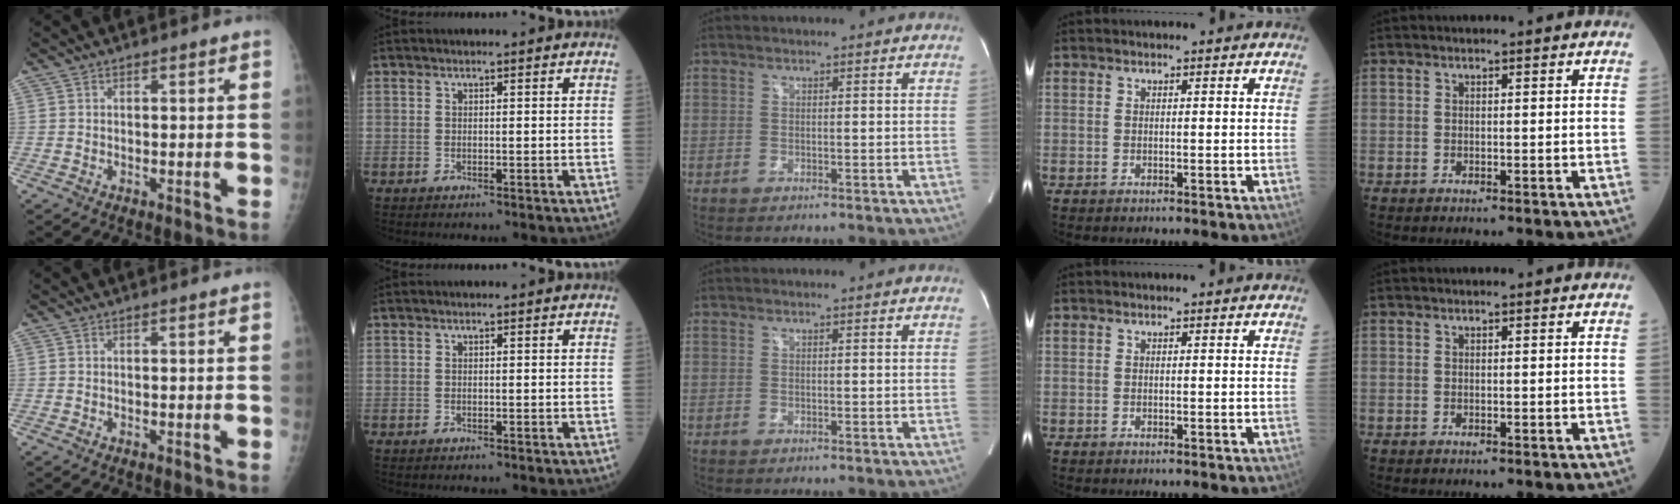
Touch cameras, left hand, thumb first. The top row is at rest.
{}